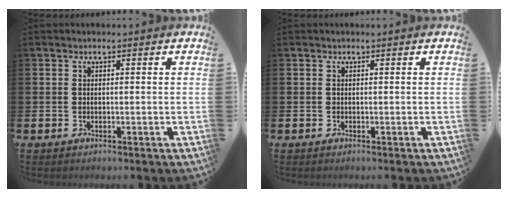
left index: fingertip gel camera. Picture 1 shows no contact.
{"total": 0.0}